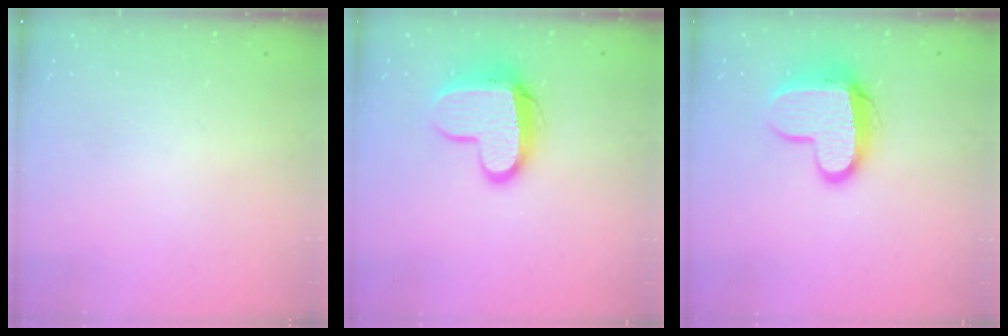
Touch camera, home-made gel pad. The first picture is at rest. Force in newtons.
{"total": 12.1, "press": 12.0, "slide": 0.9}
{"total": 12.1, "press": 12.0, "slide": 0.9}